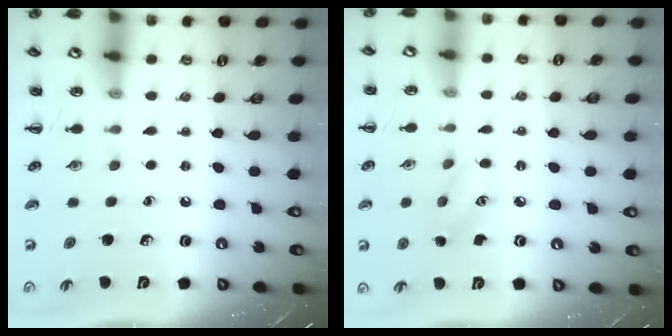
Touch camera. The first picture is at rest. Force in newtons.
{"total": 5.7, "press": 5.6, "slide": 1.1}